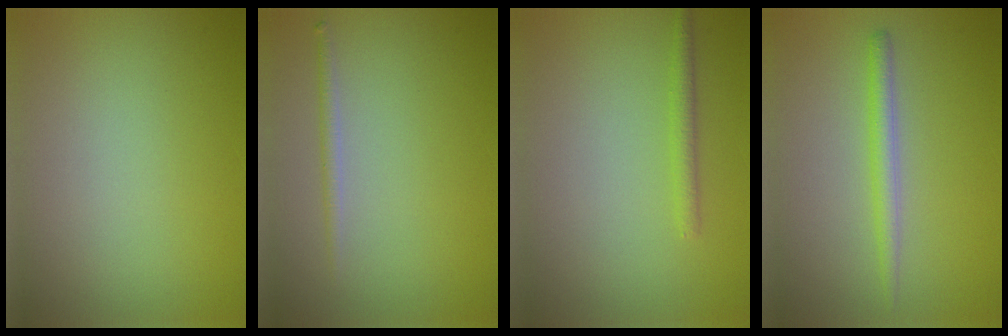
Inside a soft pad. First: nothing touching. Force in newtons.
{"total": 1.1, "press": 1.1, "slide": 0.0}
{"total": 1.3, "press": 1.3, "slide": 0.1}
{"total": 2.1, "press": 2.1, "slide": 0.1}